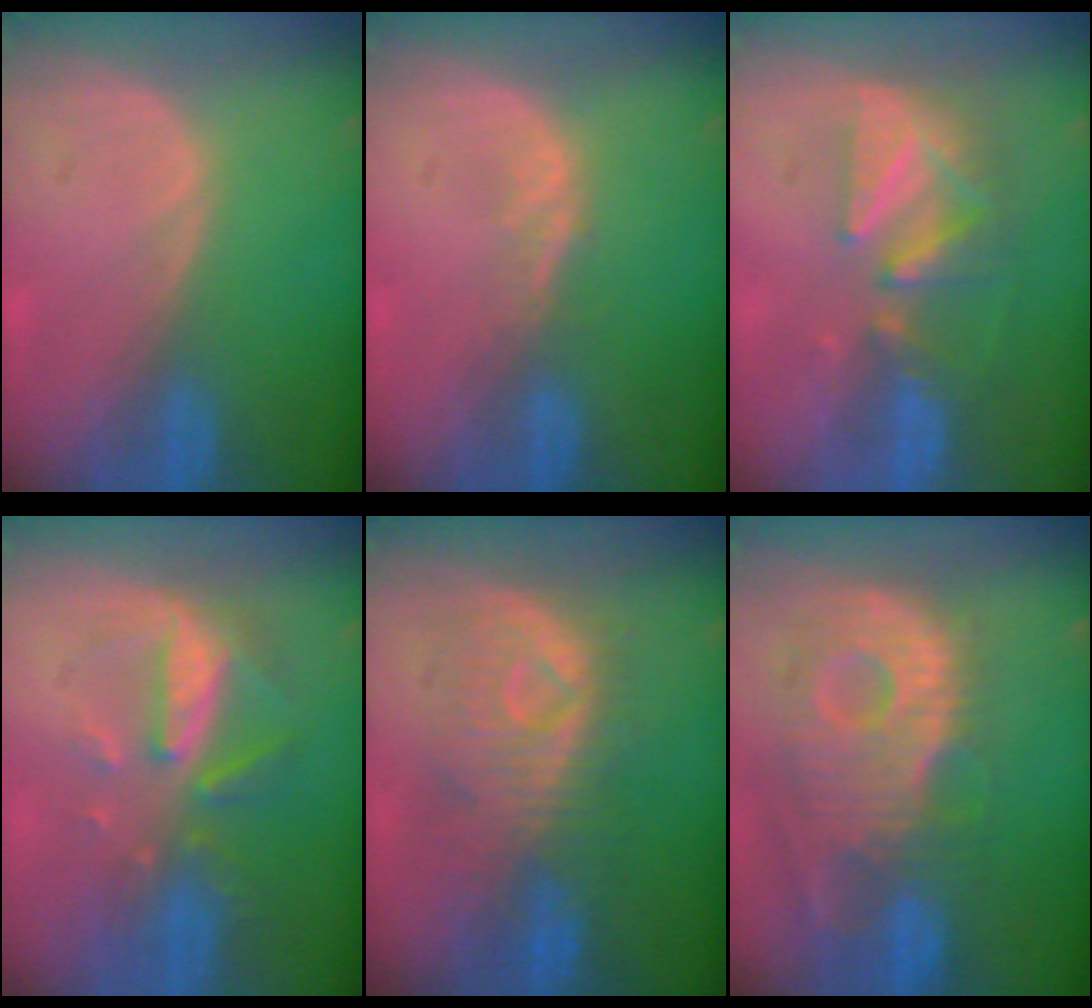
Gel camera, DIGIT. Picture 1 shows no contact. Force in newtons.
{"total": 1.4, "press": 1.4, "slide": 0.1}
{"total": 8.6, "press": 7.7, "slide": 3.9}
{"total": 8.0, "press": 7.3, "slide": 3.3}
{"total": 8.8, "press": 8.7, "slide": 1.6}
{"total": 13.0, "press": 11.3, "slide": 6.4}